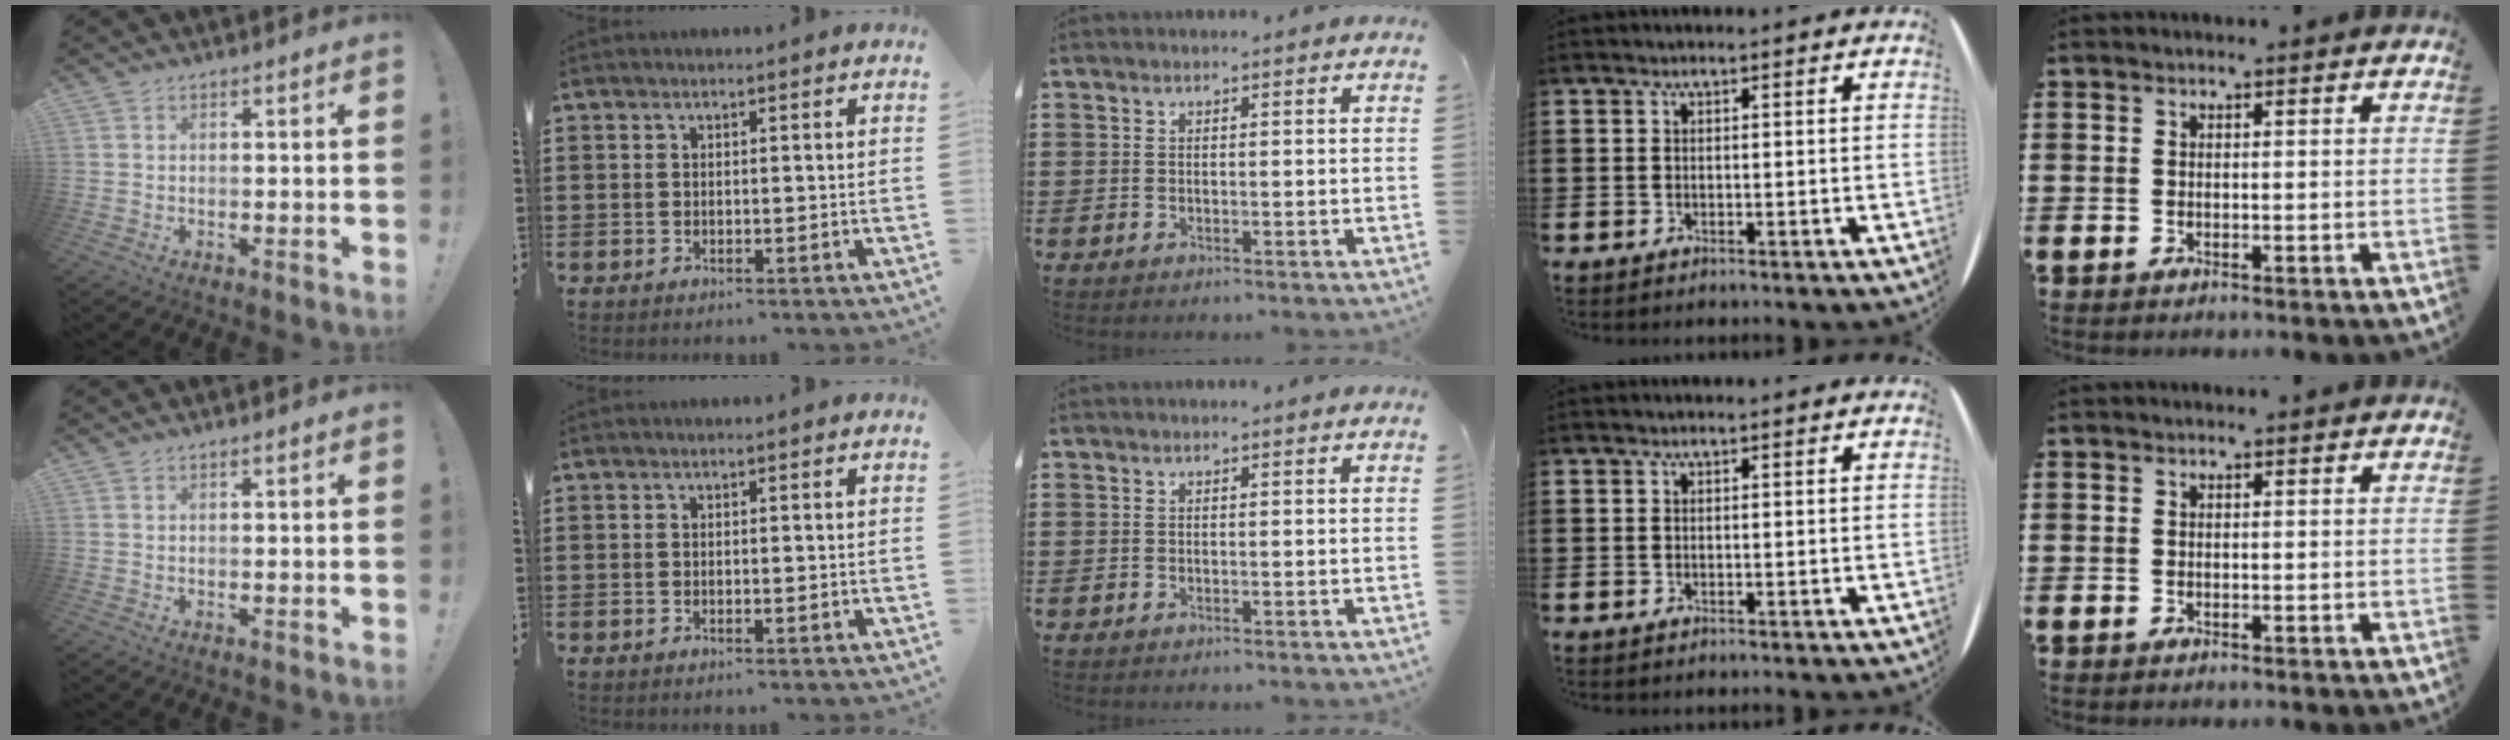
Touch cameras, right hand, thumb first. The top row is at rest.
{}